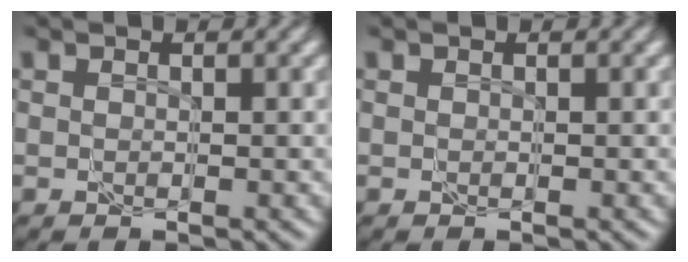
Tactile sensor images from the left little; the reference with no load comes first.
{"total": 0.0}